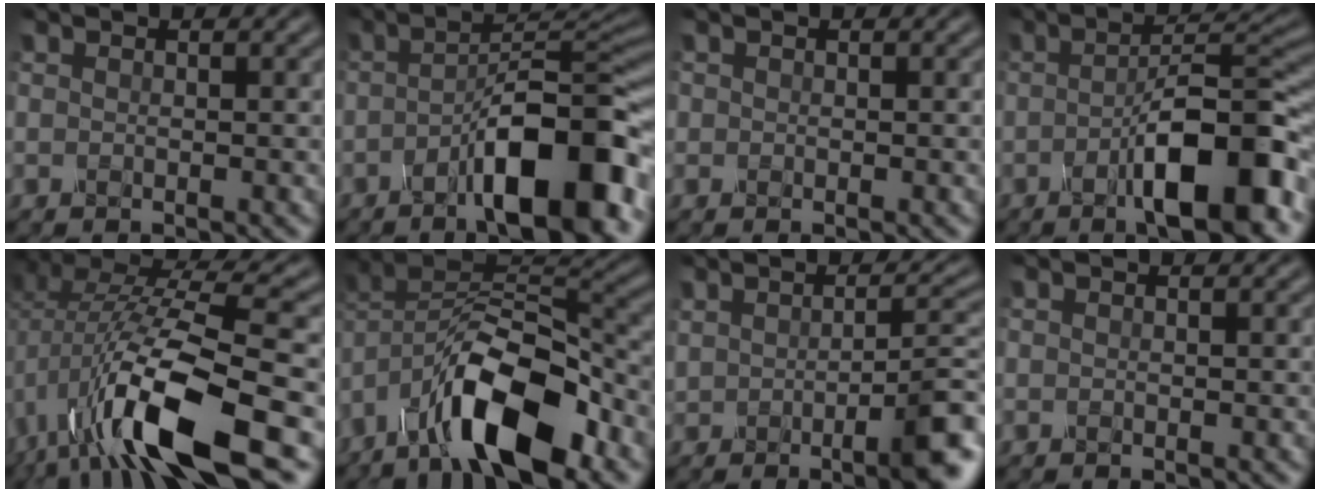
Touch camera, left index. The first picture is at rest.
{"total": 10.4, "force": [-4.6, 2.7, 8.9], "torque": [-0.125, 0.013, -0.071]}
{"total": 0.6, "force": [-0.1, -0.2, -0.5], "torque": [0.005, -0.001, 0.005]}
{"total": 9.7, "force": [-3.7, 2.4, 8.6], "torque": [-0.124, 0.012, -0.057]}
{"total": 11.1, "force": [-2.9, 3.8, 10.0], "torque": [-0.202, 0.000, -0.052]}
{"total": 11.3, "force": [-6.8, 4.1, 8.0], "torque": [-0.137, 0.005, -0.126]}
{"total": 5.9, "force": [-1.0, 1.4, 5.6], "torque": [-0.077, -0.005, -0.006]}
{"total": 0.0}